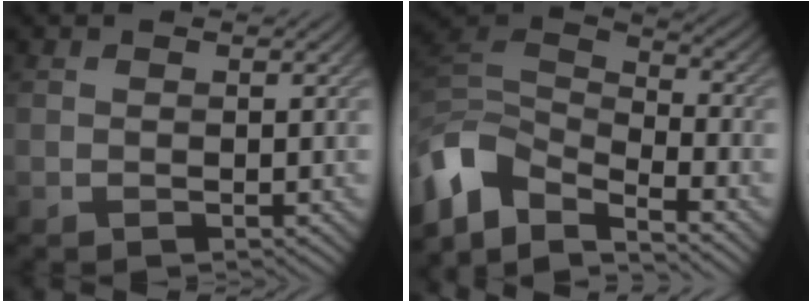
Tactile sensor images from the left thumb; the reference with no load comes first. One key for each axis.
{"total": 9.3, "fx": -5.6, "fy": 5.0, "fz": 5.6, "tx": -0.136, "ty": -0.011, "tz": -0.117}